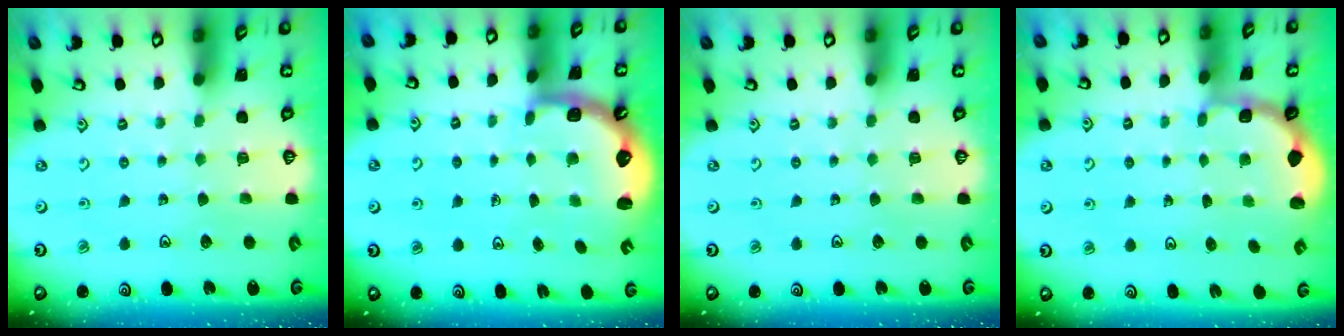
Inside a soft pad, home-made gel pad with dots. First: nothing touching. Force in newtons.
{"total": 2.9, "press": 2.4, "slide": 1.6}
{"total": 0.0}
{"total": 1.9, "press": 1.8, "slide": 0.7}